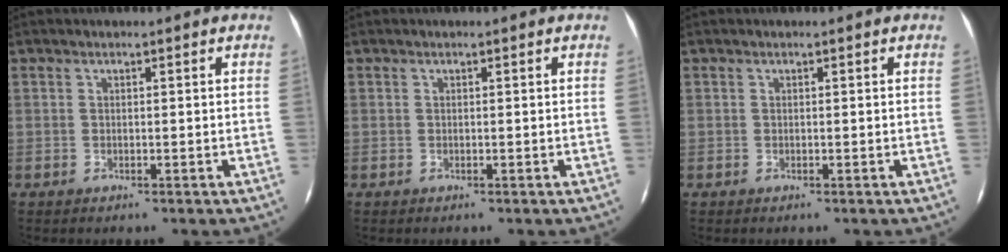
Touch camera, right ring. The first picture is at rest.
{"total": 0.0}
{"total": 0.0}